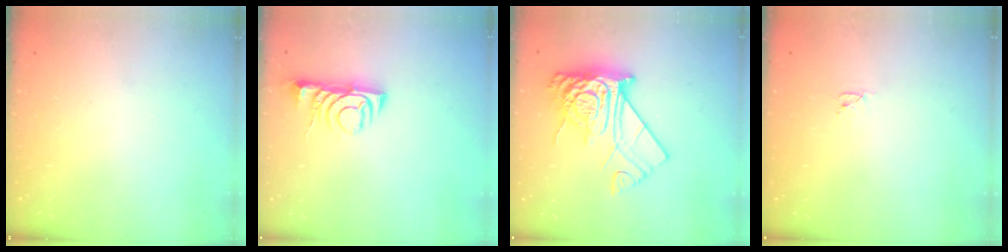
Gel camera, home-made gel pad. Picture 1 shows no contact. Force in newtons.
{"total": 5.5, "press": 5.4, "slide": 0.7}
{"total": 15.6, "press": 15.5, "slide": 1.9}
{"total": 2.6, "press": 2.6, "slide": 0.3}